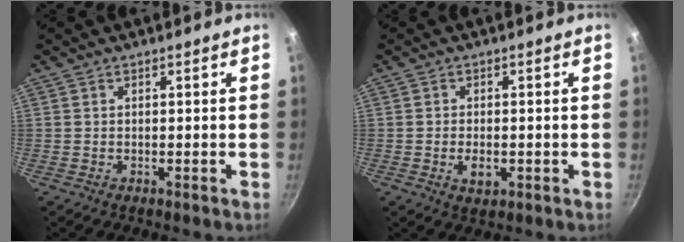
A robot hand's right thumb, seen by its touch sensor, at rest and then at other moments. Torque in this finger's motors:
{"motor_torque": [-0.26, 0.11, -0.23, -0.17, -0.03]}